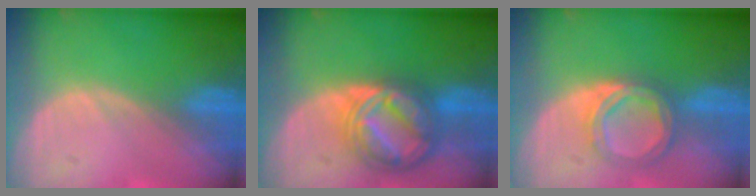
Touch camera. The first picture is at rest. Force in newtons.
{"total": 8.8, "press": 8.8, "slide": 0.6}
{"total": 5.1, "press": 5.0, "slide": 0.7}